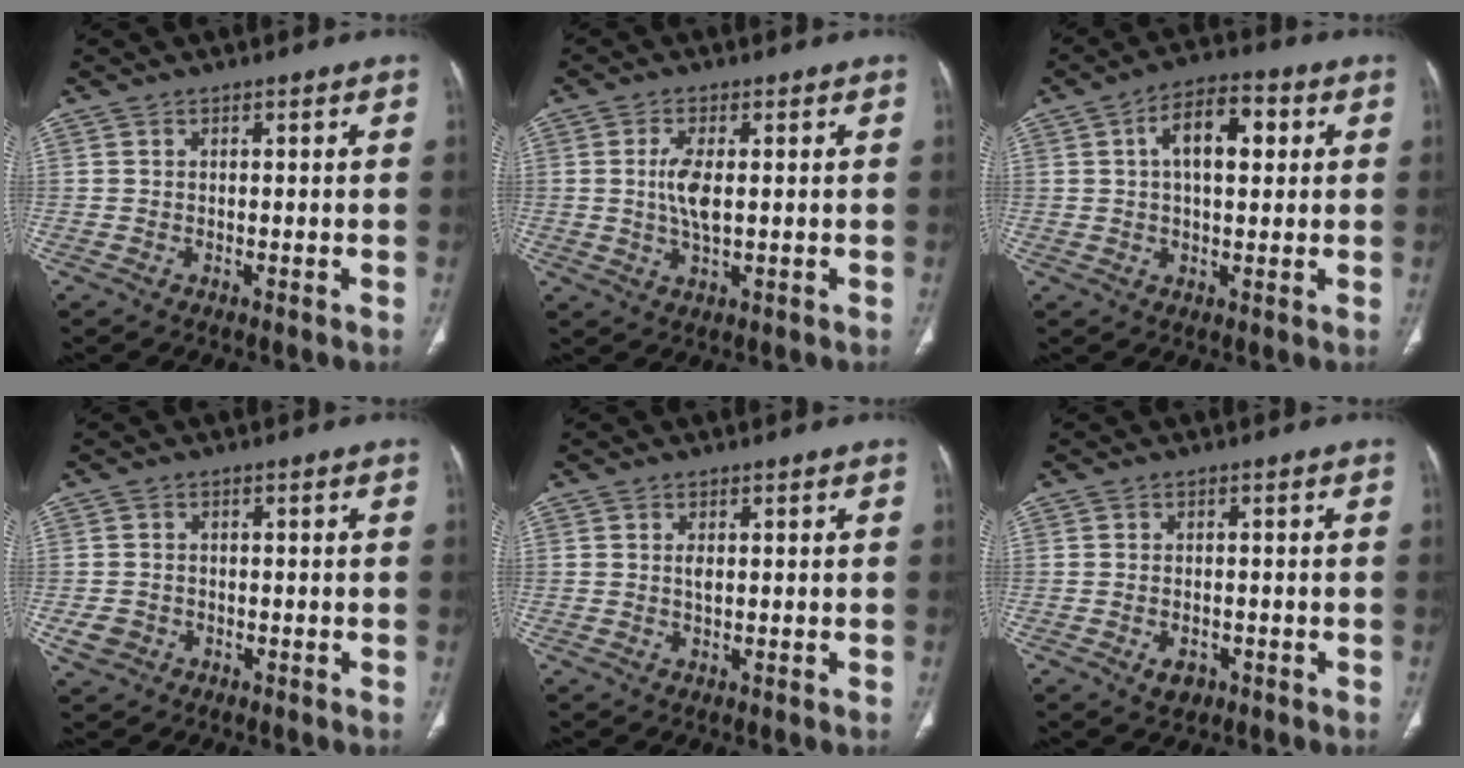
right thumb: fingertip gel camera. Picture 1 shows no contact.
{"total": 5.3, "force": [0.5, 2.1, 4.9], "torque": [-0.106, -0.005, 0.011]}
{"total": 9.9, "force": [2.4, 5.1, 8.1], "torque": [-0.119, 0.017, 0.032]}
{"total": 3.3, "force": [-1.1, 2.9, 1.2], "torque": [-0.021, 0.008, -0.015]}
{"total": 1.3, "force": [0.2, 0.6, 1.1], "torque": [-0.019, -0.001, 0.006]}
{"total": 3.1, "force": [-1.4, 2.1, 1.8], "torque": [-0.026, 0.005, -0.016]}